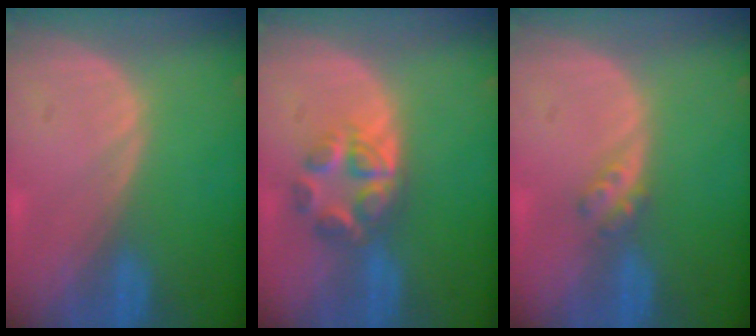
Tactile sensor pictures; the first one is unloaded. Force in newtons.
{"total": 5.9, "press": 5.5, "slide": 2.2}
{"total": 2.5, "press": 2.1, "slide": 1.4}